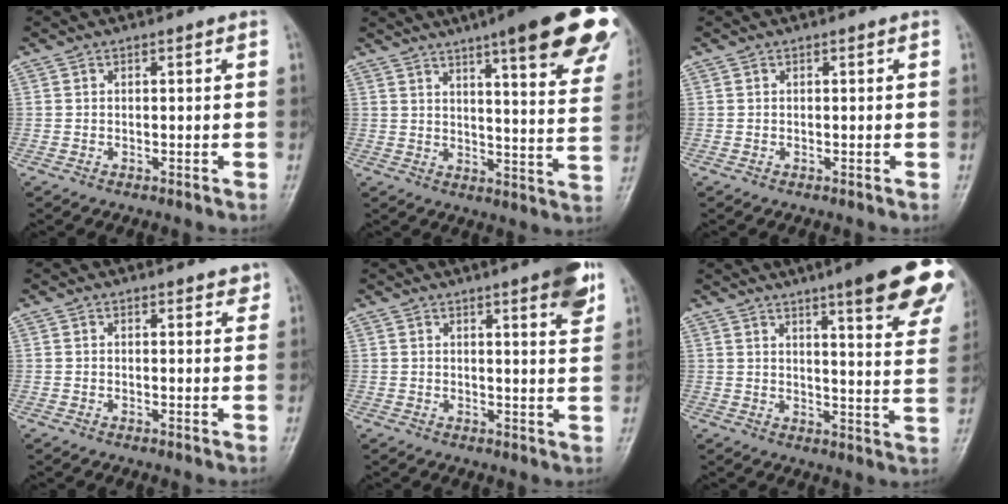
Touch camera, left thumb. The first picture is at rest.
{"total": 25.0, "force": [16.0, 4.6, 18.7], "torque": [-0.208, -0.050, 0.196]}
{"total": 0.0}
{"total": 2.4, "force": [1.9, 1.1, 1.0], "torque": [0.010, -0.007, 0.017]}
{"total": 8.2, "force": [4.8, 1.5, 6.4], "torque": [-0.071, -0.020, 0.058]}
{"total": 20.5, "force": [13.2, 3.6, 15.2], "torque": [-0.169, -0.048, 0.157]}